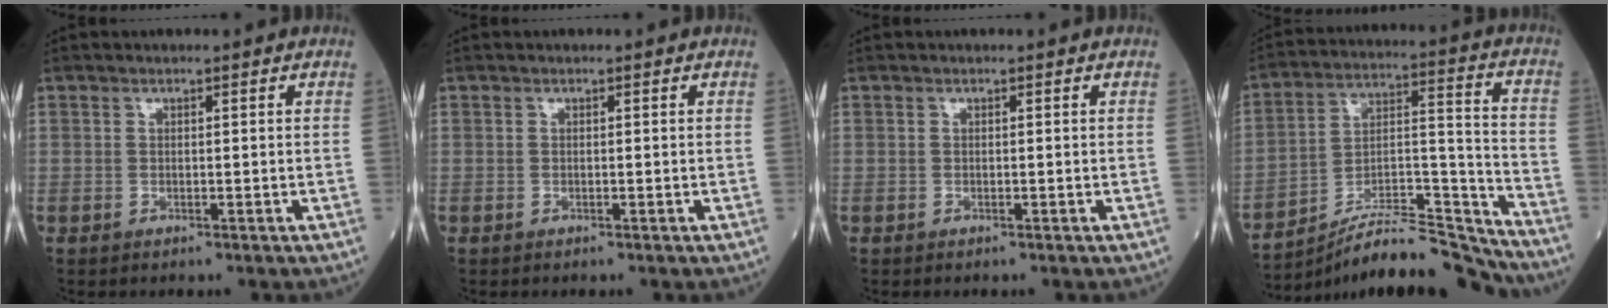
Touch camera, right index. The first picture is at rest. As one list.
[{"total": 0.0}, {"total": 0.0}, {"total": 21.3, "force": [-20.1, 1.4, 6.9], "torque": [-0.123, 0.024, -0.329]}]